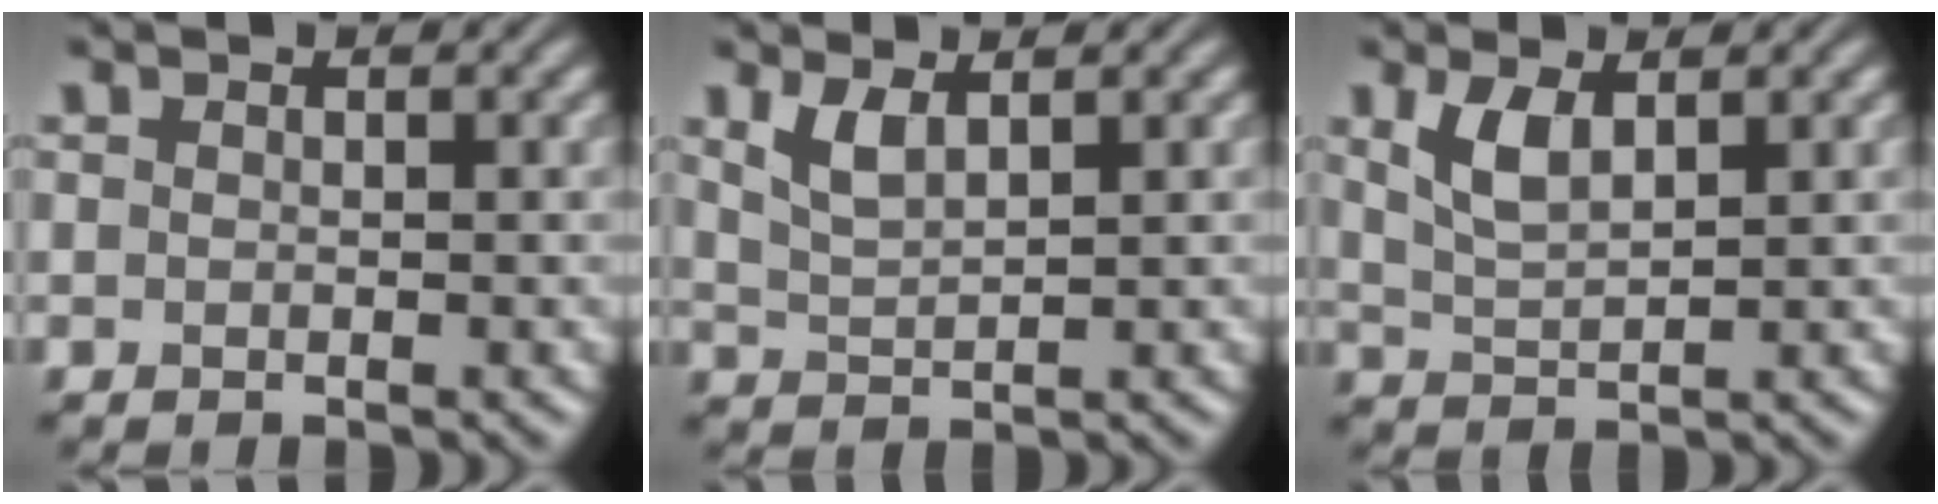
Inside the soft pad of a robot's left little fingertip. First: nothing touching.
{"total": 2.3, "force": [1.4, 0.7, 1.7], "torque": [-0.039, -0.004, 0.033]}
{"total": 2.9, "force": [1.5, 1.1, 2.2], "torque": [-0.053, -0.002, 0.034]}